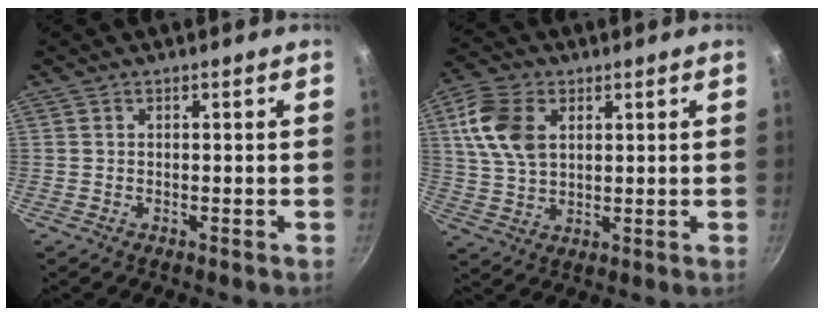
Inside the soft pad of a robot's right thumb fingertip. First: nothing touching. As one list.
[{"total": 11.0, "force": [3.4, 7.2, 7.6], "torque": [-0.136, -0.003, 0.063]}]